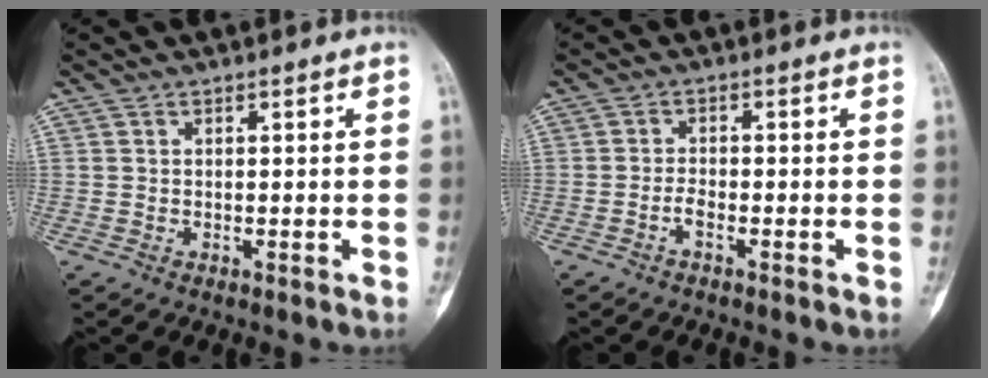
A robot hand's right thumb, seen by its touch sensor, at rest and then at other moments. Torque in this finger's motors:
{"motor_torque": [-0.24, -0.14, 0.10, -0.01, -0.06]}